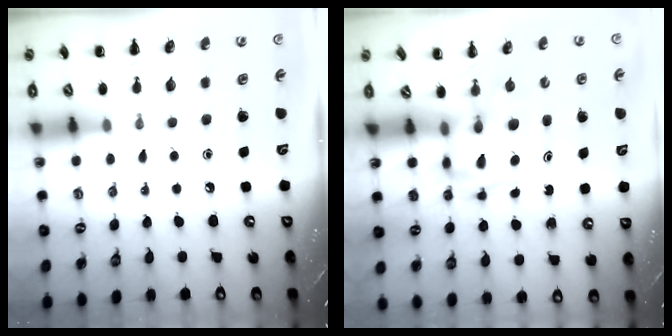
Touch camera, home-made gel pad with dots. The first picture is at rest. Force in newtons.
{"total": 3.9, "press": 3.8, "slide": 0.8}